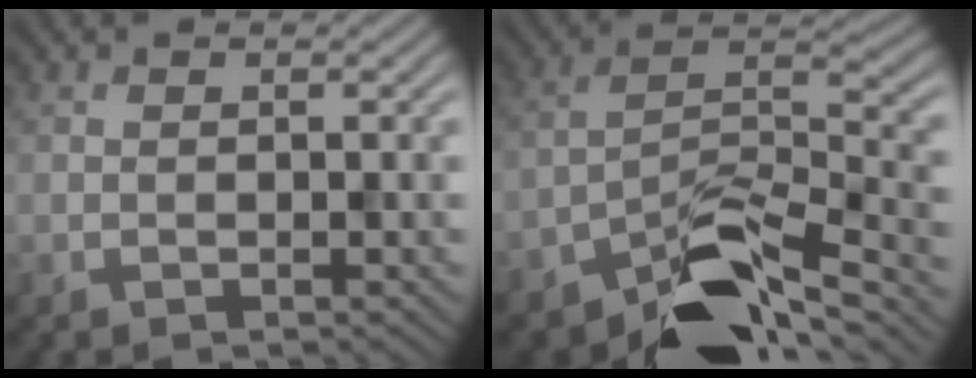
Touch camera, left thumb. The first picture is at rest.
{"total": 10.6, "force": [-7.8, 3.9, 6.2], "torque": [-0.093, 0.001, -0.154]}